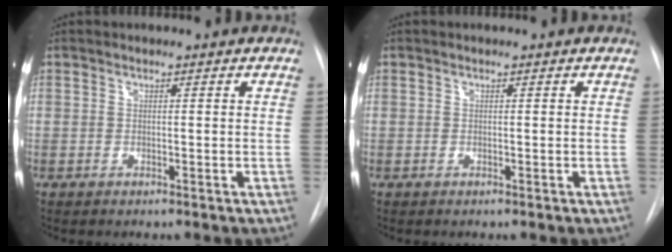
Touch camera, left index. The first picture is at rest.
{"total": 0.0}